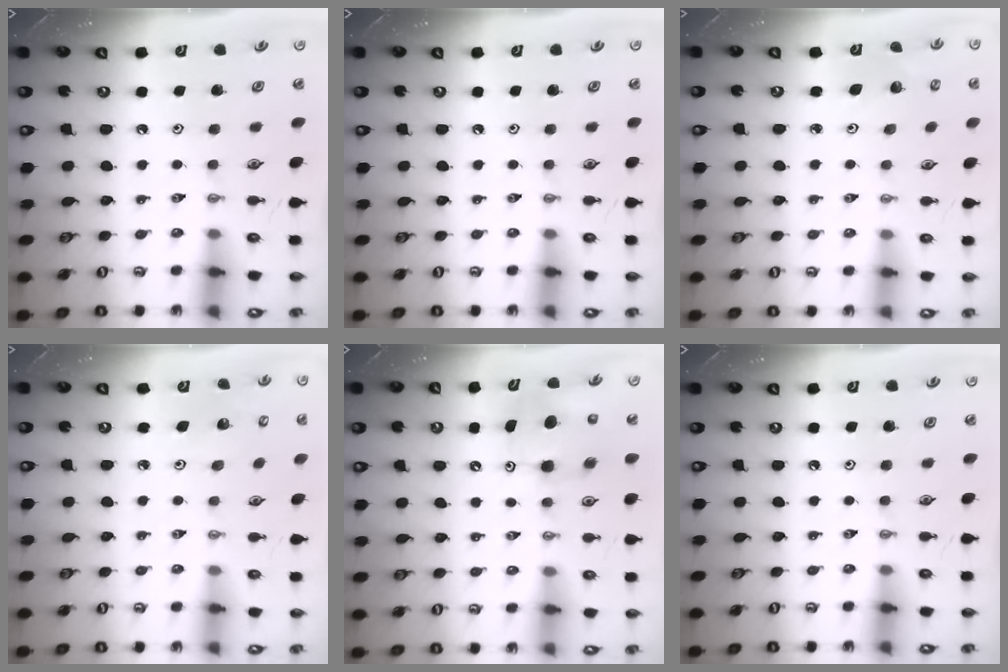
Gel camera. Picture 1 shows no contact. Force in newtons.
{"total": 0.0}
{"total": 4.5, "press": 4.3, "slide": 1.3}
{"total": 3.2, "press": 3.2, "slide": 0.2}
{"total": 7.4, "press": 7.4, "slide": 0.6}
{"total": 0.0}